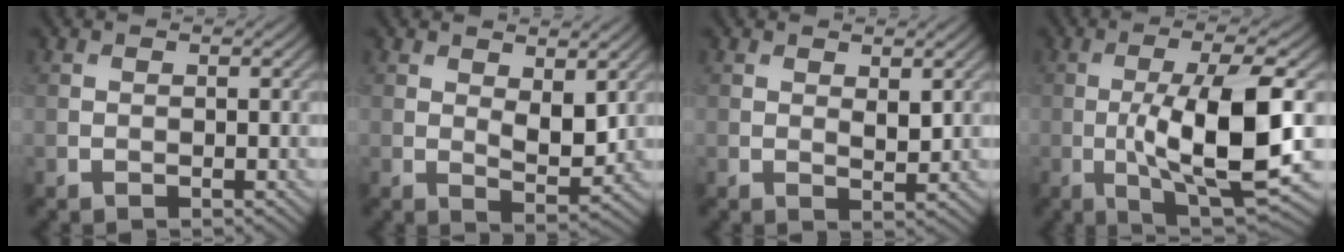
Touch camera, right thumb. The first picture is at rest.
{"total": 4.3, "force": [1.3, 2.0, 3.6], "torque": [-0.066, -0.008, 0.029]}
{"total": 2.0, "force": [0.8, 0.9, 1.6], "torque": [-0.030, -0.008, 0.018]}
{"total": 13.7, "force": [-1.7, 3.6, 13.1], "torque": [-0.220, 0.001, -0.022]}